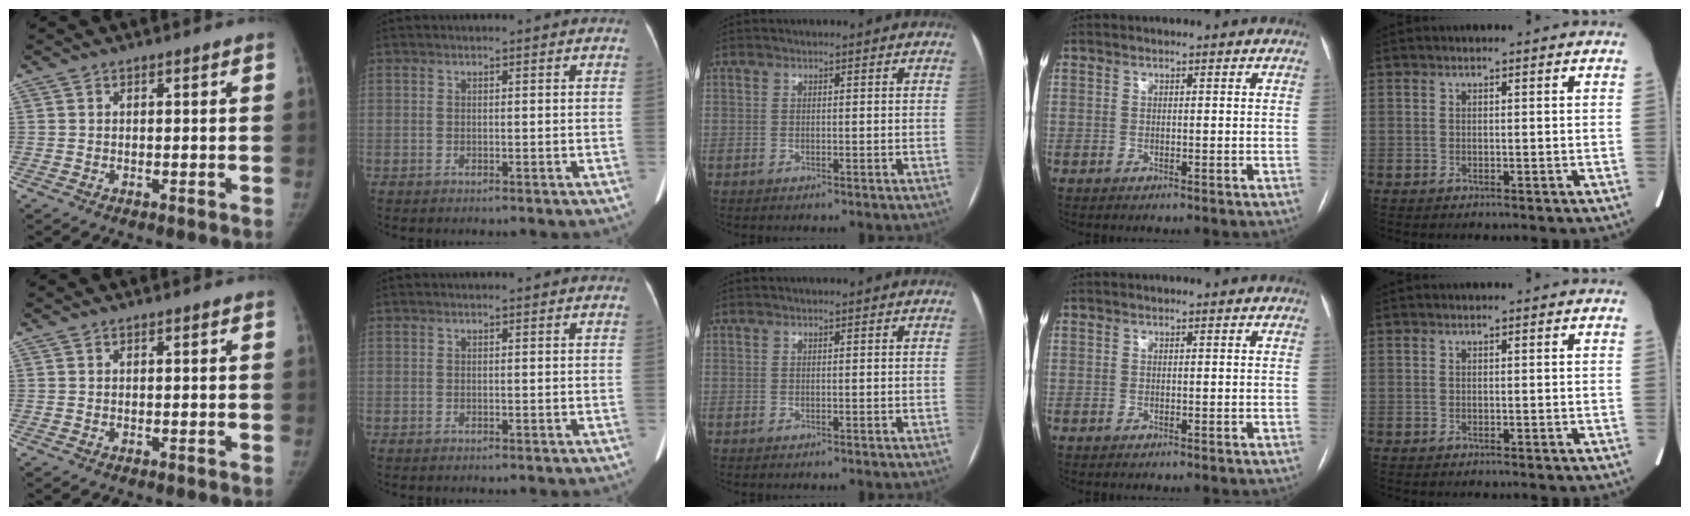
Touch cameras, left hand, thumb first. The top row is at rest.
{}